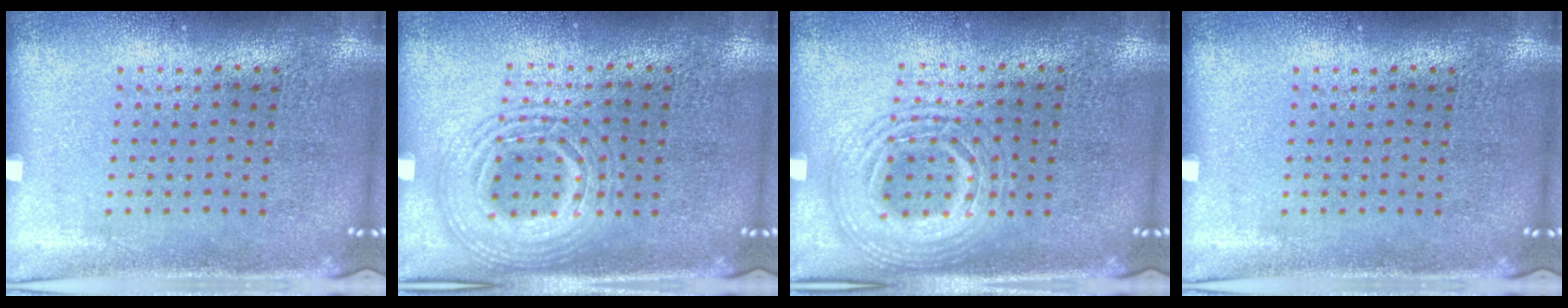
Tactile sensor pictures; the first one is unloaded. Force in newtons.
{"total": 2.7, "press": 2.7, "slide": 0.4}
{"total": 2.3, "press": 2.3, "slide": 0.3}
{"total": 0.0}